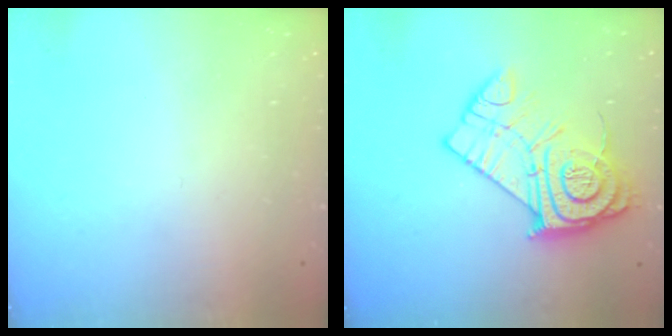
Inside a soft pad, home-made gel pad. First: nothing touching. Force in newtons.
{"total": 16.1, "press": 16.1, "slide": 1.1}